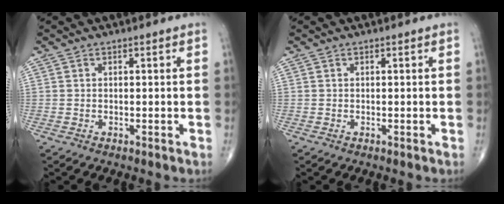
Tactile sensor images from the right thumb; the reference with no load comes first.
{"total": 0.0}